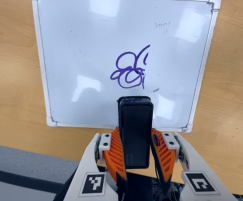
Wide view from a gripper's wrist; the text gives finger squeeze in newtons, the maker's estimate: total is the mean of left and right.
{"total": 8.4, "left": 6.8, "right": 9.9}